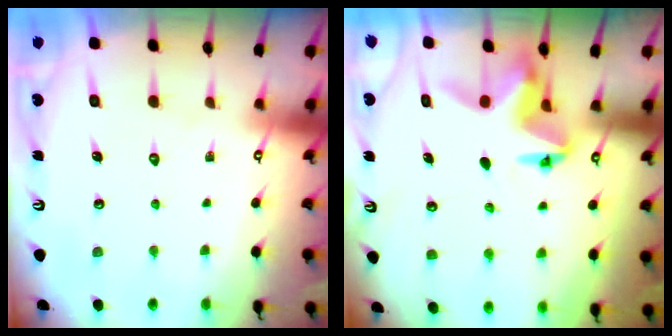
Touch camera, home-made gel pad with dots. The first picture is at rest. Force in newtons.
{"total": 4.3, "press": 4.3, "slide": 0.2}